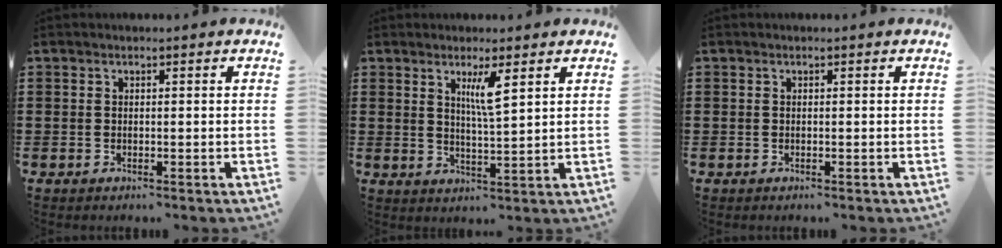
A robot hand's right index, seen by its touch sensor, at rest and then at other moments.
{"total": 4.1, "force": [2.2, 0.4, 3.5], "torque": [-0.067, -0.003, 0.033]}
{"total": 0.0}